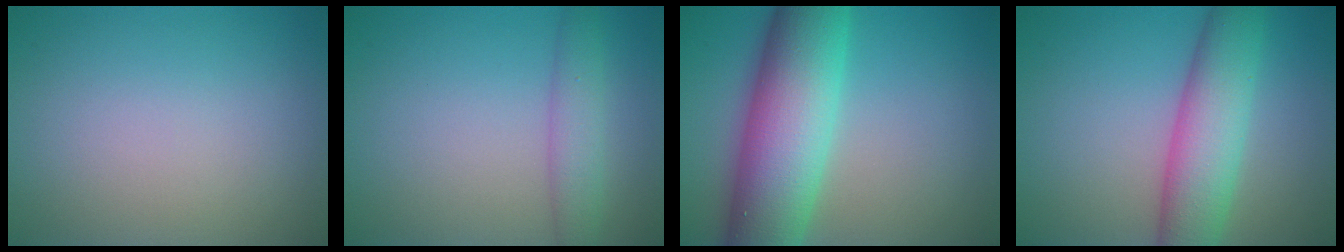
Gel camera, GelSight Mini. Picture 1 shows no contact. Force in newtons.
{"total": 2.8, "press": 2.8, "slide": 0.1}
{"total": 12.1, "press": 12.0, "slide": 0.4}
{"total": 6.8, "press": 6.8, "slide": 0.1}